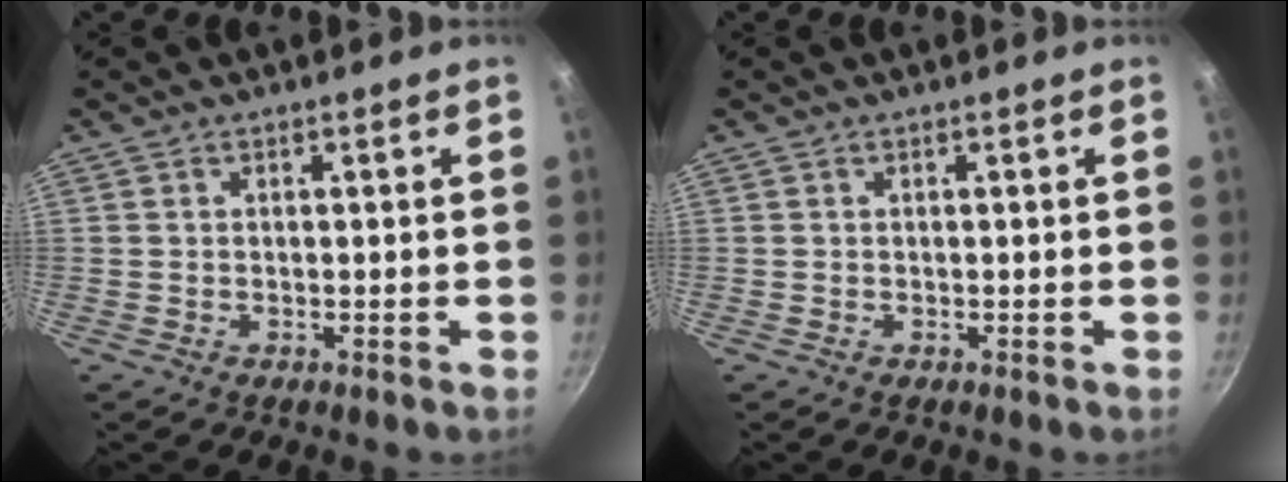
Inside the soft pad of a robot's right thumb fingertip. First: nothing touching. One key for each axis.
{"total": 0.0}